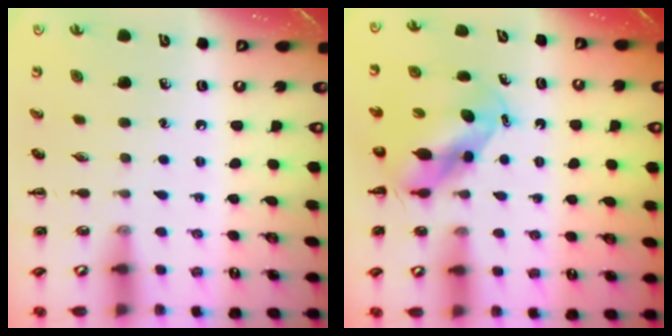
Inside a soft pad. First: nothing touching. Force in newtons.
{"total": 5.4, "press": 5.3, "slide": 0.6}